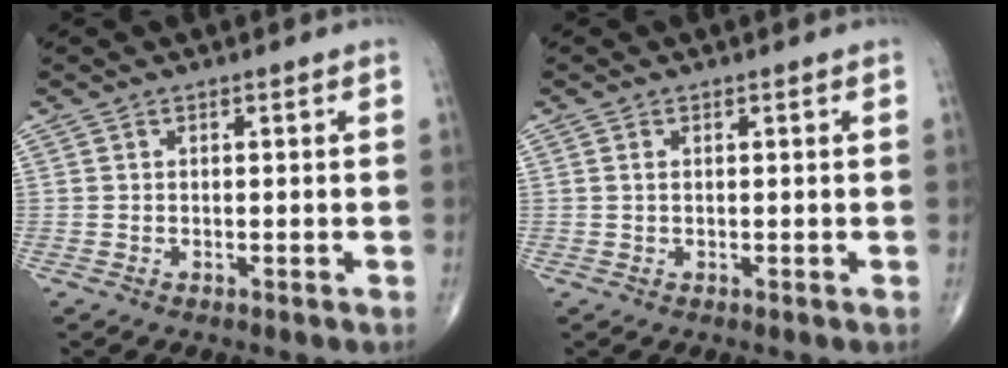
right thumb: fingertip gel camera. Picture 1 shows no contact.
{"total": 0.6, "force": [0.1, 0.3, 0.5], "torque": [-0.011, 0.006, 0.003]}